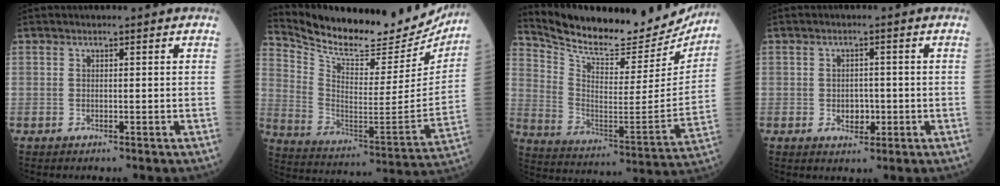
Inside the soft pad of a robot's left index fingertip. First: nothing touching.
{"total": 24.5, "force": [22.6, 5.7, 7.5], "torque": [-0.139, -0.061, 0.323]}
{"total": 23.9, "force": [22.3, 5.2, 6.9], "torque": [-0.126, -0.061, 0.317]}
{"total": 2.7, "force": [-0.6, 1.9, 1.7], "torque": [-0.023, 0.004, -0.007]}